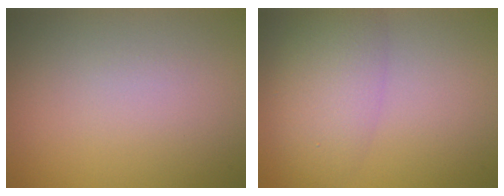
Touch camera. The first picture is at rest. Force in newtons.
{"total": 4.8, "press": 4.8, "slide": 0.1}